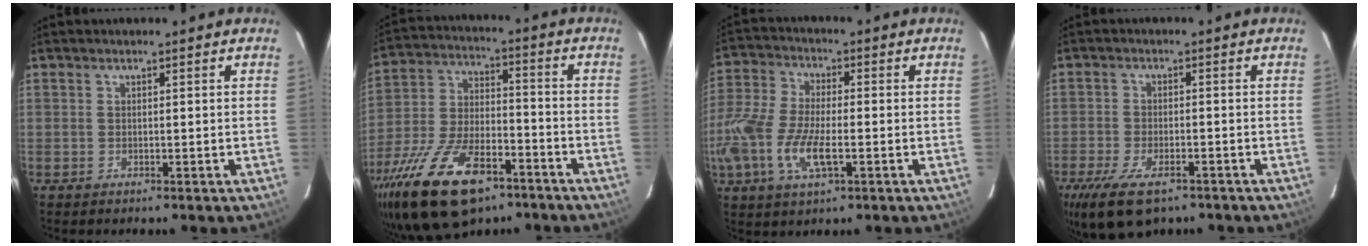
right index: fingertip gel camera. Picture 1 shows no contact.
{"total": 22.3, "force": [-13.9, 10.2, 14.1], "torque": [-0.292, -0.024, -0.234]}
{"total": 14.7, "force": [-4.4, 6.0, 12.6], "torque": [-0.282, -0.012, -0.090]}
{"total": 12.1, "force": [-8.1, 5.2, 7.4], "torque": [-0.173, -0.035, -0.137]}